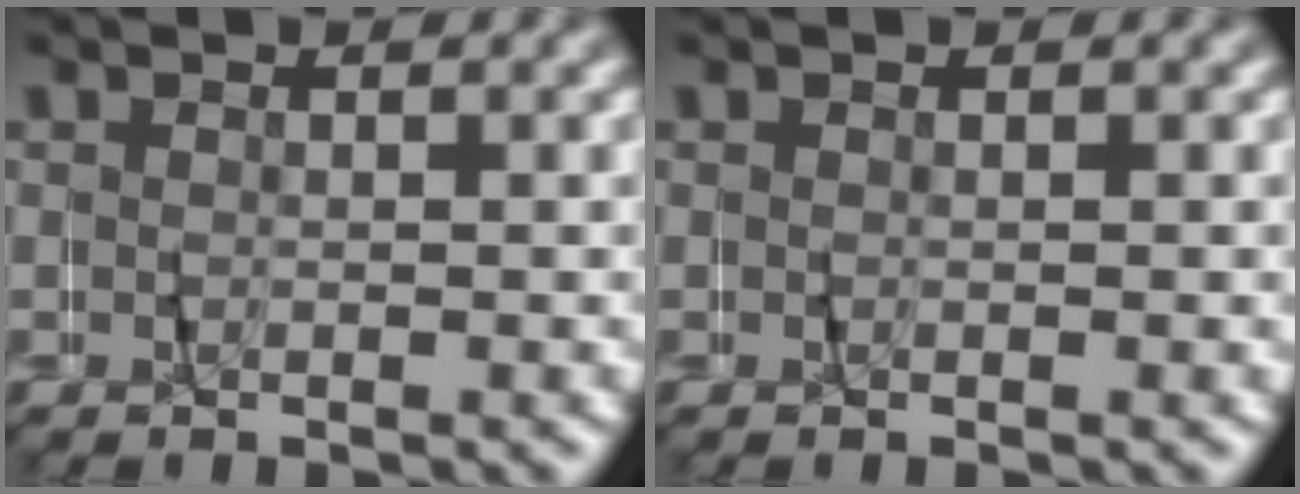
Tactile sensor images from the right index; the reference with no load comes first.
{"total": 0.0}